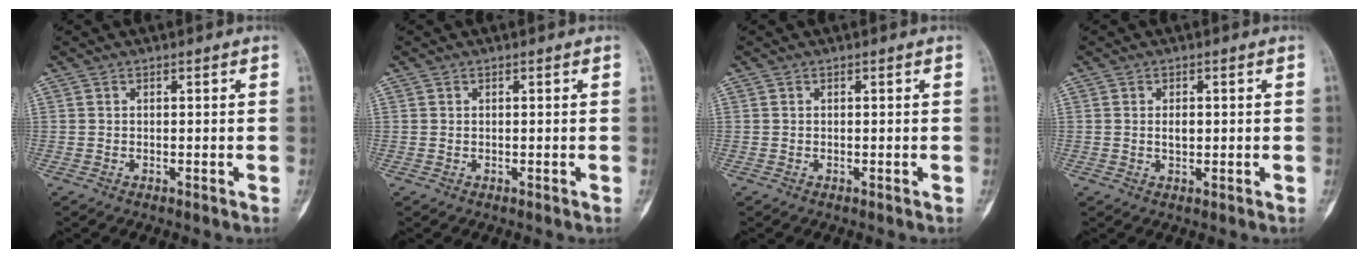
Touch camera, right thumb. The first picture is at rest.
{"total": 0.0}
{"total": 0.0}
{"total": 1.9, "force": [0.1, 1.1, 1.5], "torque": [-0.019, 0.000, 0.003]}